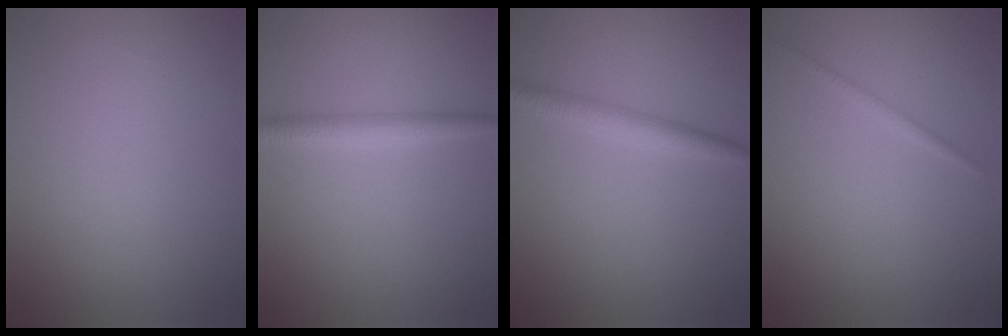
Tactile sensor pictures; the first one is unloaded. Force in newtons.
{"total": 2.2, "press": 2.2, "slide": 0.0}
{"total": 2.3, "press": 2.3, "slide": 0.0}
{"total": 0.7, "press": 0.7, "slide": 0.0}